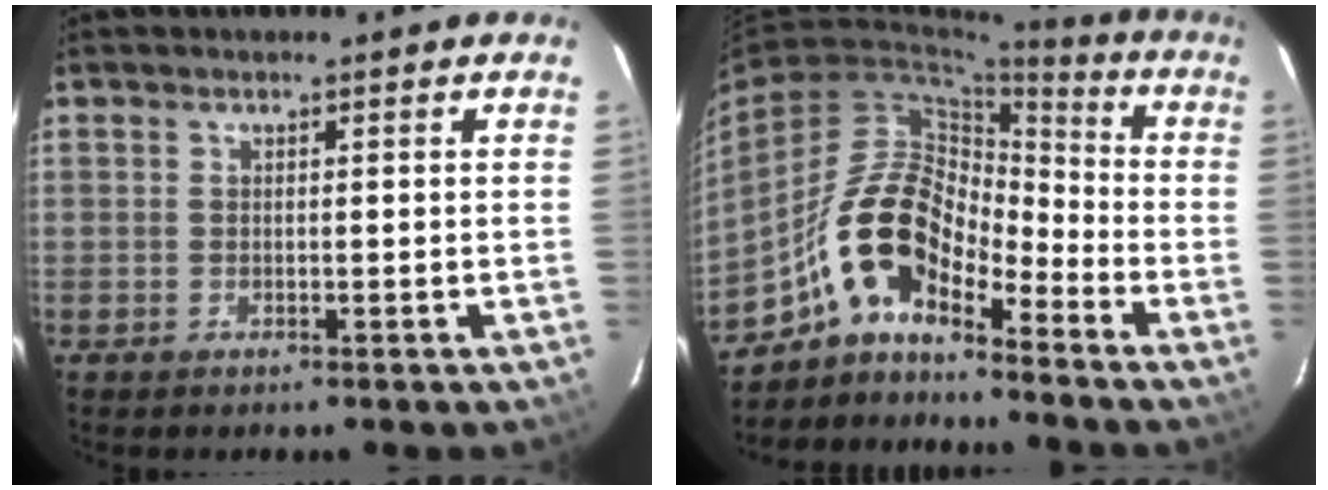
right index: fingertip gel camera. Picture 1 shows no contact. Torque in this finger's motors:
{"motor_torque": [1.14, -1.00, 0.54, 0.06]}